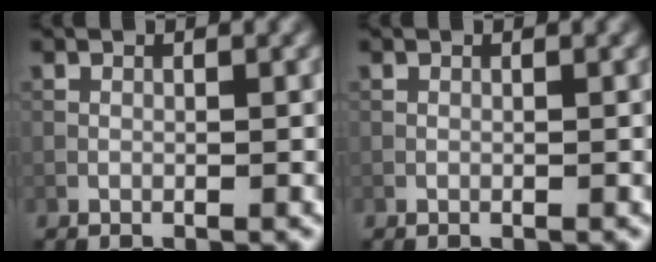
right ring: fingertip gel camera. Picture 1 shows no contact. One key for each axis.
{"total": 0.0}